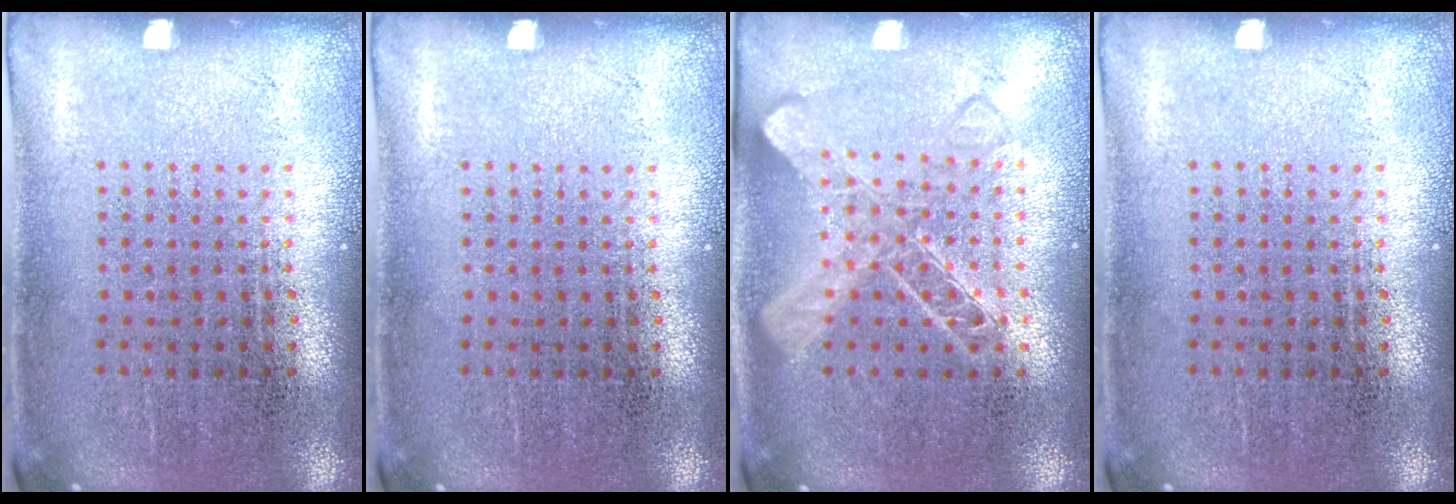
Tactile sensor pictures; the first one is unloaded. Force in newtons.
{"total": 0.0}
{"total": 1.4, "press": 1.4, "slide": 0.2}
{"total": 0.0}